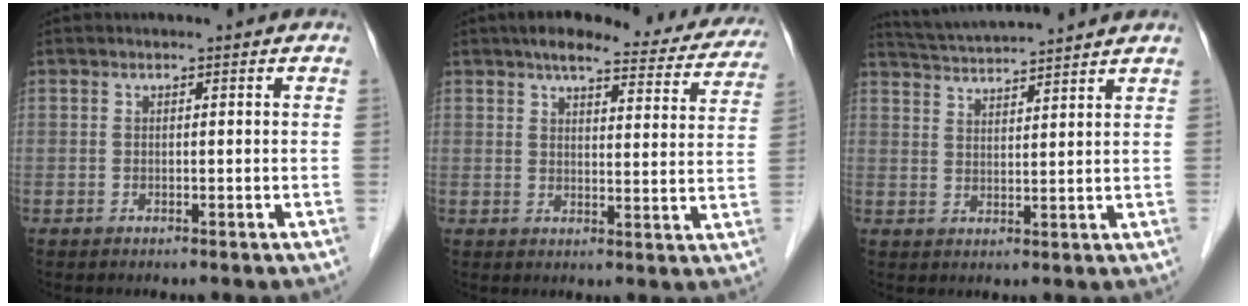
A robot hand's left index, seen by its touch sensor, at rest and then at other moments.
{"total": 18.0, "force": [15.8, 4.4, 7.6], "torque": [-0.086, 0.010, 0.178]}
{"total": 10.0, "force": [9.4, -0.6, 3.2], "torque": [-0.068, 0.028, 0.147]}